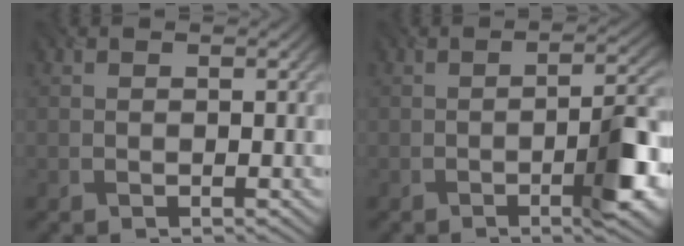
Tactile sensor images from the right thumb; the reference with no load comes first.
{"total": 7.2, "force": [-2.1, 1.7, 6.7], "torque": [-0.100, 0.000, -0.035]}